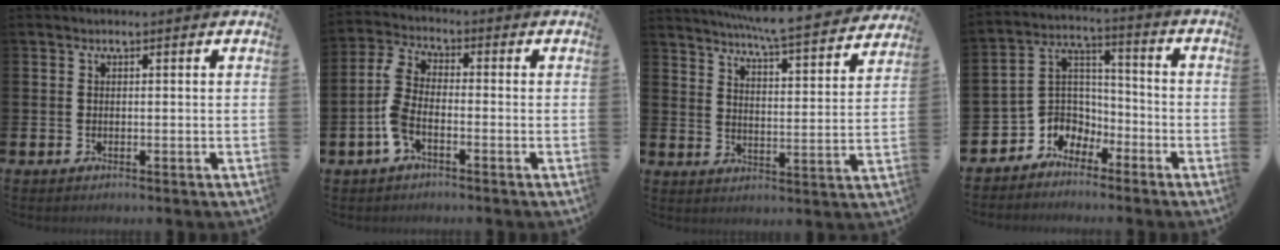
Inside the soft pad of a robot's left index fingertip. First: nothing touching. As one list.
[{"total": 5.3, "force": [-1.6, 2.5, 4.4], "torque": [-0.099, 0.000, -0.033]}, {"total": 7.3, "force": [6.9, -0.1, 2.4], "torque": [-0.066, -0.050, 0.118]}, {"total": 4.6, "force": [-3.0, 3.5, -0.4], "torque": [-0.012, -0.012, -0.065]}]